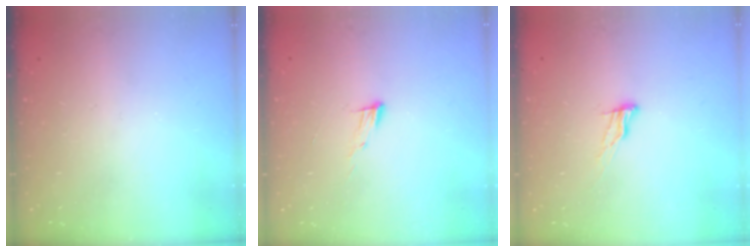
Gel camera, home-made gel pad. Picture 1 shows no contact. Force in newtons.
{"total": 5.4, "press": 5.4, "slide": 0.5}
{"total": 5.1, "press": 5.1, "slide": 0.5}